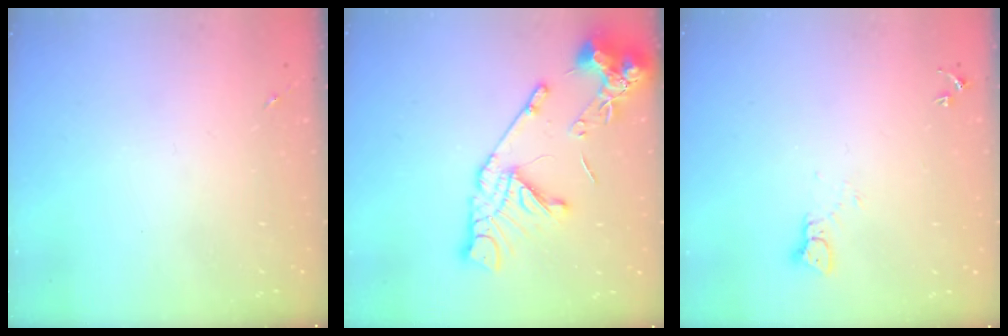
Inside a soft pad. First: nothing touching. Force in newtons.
{"total": 16.8, "press": 16.6, "slide": 1.9}
{"total": 3.3, "press": 3.3, "slide": 0.3}